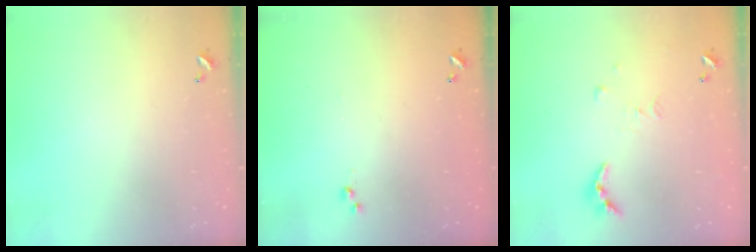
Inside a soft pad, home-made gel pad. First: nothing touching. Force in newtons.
{"total": 3.0, "press": 3.0, "slide": 0.4}
{"total": 8.1, "press": 8.1, "slide": 0.7}